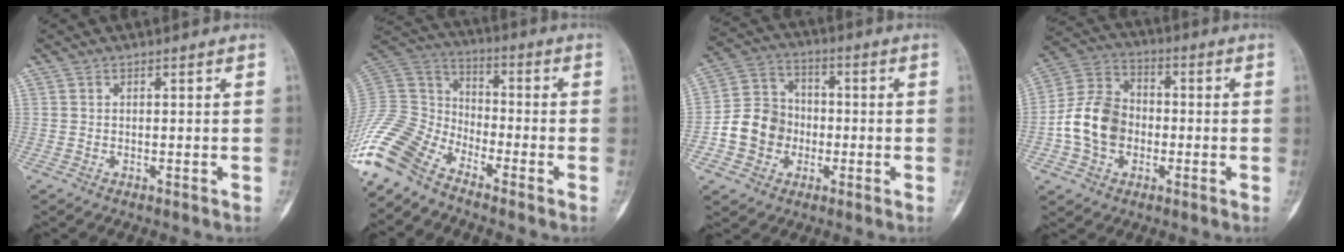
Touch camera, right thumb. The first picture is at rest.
{"total": 16.6, "force": [-12.5, 8.2, 7.1], "torque": [-0.155, 0.065, -0.253]}
{"total": 11.0, "force": [-2.6, 9.8, 4.5], "torque": [-0.051, 0.031, -0.052]}
{"total": 12.4, "force": [-2.1, 9.5, 7.6], "torque": [-0.127, 0.033, -0.047]}